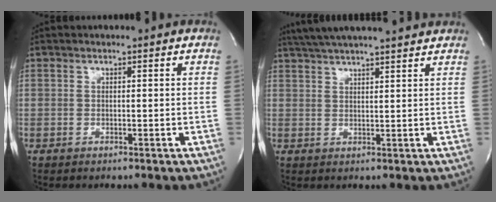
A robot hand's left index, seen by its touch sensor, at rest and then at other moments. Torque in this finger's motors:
{"motor_torque": [0.58, -0.56, 0.12, 0.07]}